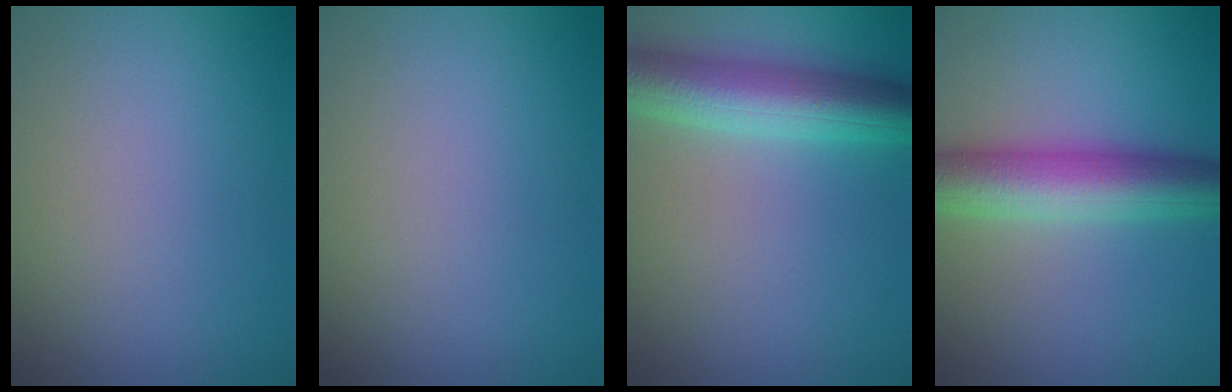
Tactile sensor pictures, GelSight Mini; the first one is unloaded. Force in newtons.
{"total": 0.0}
{"total": 7.0, "press": 7.0, "slide": 0.1}
{"total": 7.4, "press": 7.4, "slide": 0.2}